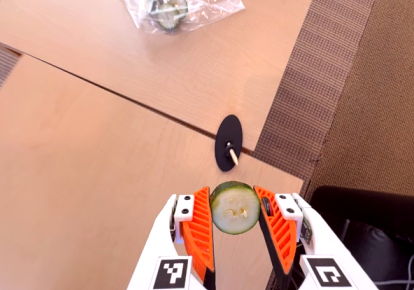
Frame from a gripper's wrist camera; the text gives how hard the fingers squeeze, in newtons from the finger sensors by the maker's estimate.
{"total": 10.5, "left": 10.1, "right": 10.8}